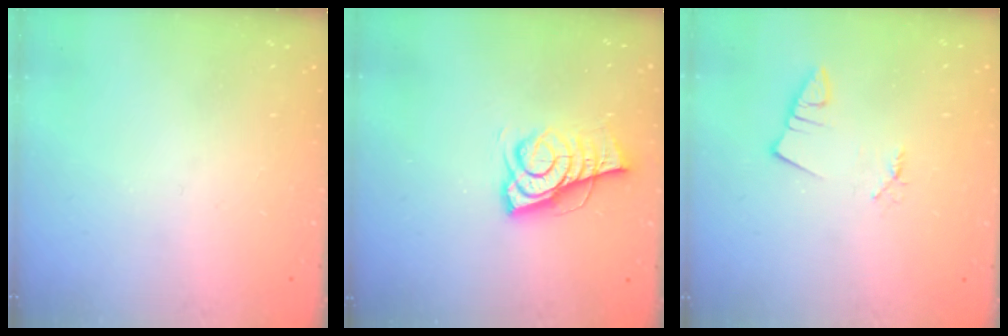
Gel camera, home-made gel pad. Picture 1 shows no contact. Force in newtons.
{"total": 8.6, "press": 8.5, "slide": 0.5}
{"total": 1.2, "press": 1.2, "slide": 0.1}